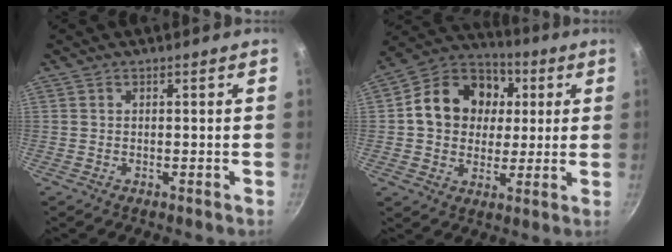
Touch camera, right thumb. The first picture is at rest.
{"total": 17.1, "force": [3.0, 14.0, 9.3], "torque": [-0.129, 0.017, 0.038]}